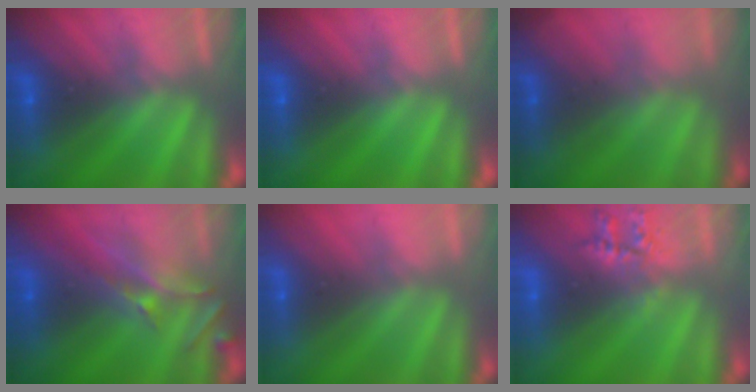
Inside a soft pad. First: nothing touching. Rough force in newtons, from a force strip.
{"total": 0.0}
{"total": 1.8}
{"total": 2.5}
{"total": 2.8}
{"total": 2.2}